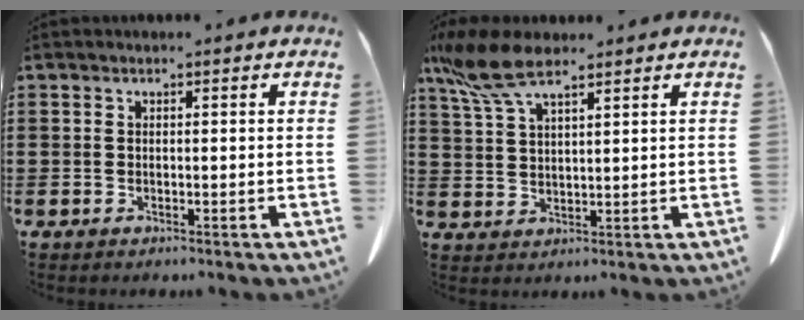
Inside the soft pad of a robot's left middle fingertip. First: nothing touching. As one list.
[{"total": 8.1, "force": [5.6, 2.3, 5.4], "torque": [-0.132, -0.012, 0.102]}]